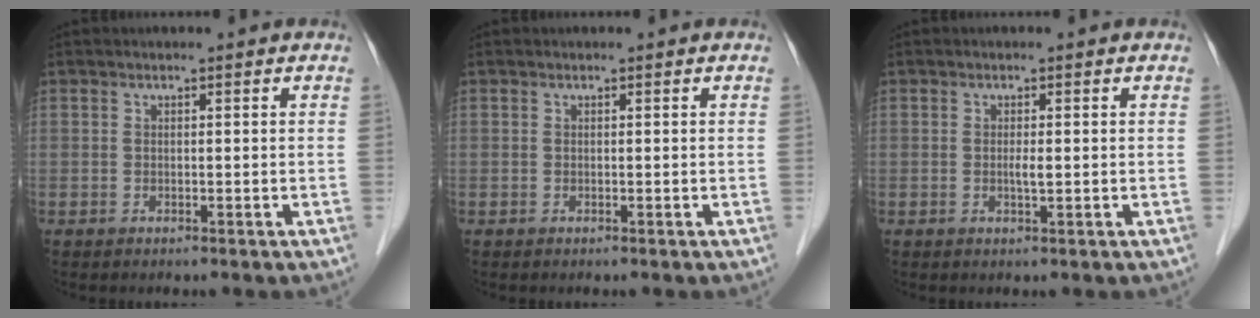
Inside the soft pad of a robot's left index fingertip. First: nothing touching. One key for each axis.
{"total": 0.0}
{"total": 1.2, "fx": -0.2, "fy": 0.1, "fz": 1.2, "tx": -0.026, "ty": -0.003, "tz": -0.003}